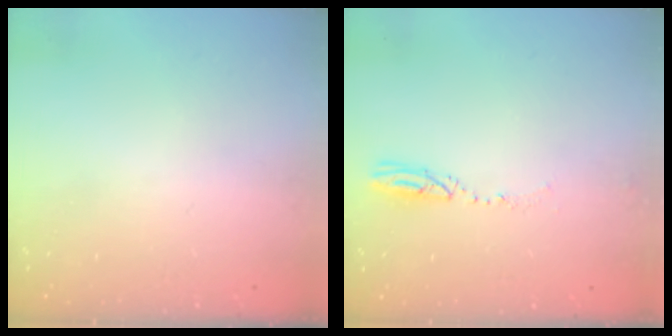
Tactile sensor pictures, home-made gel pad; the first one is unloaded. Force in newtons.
{"total": 3.3, "press": 3.2, "slide": 0.8}